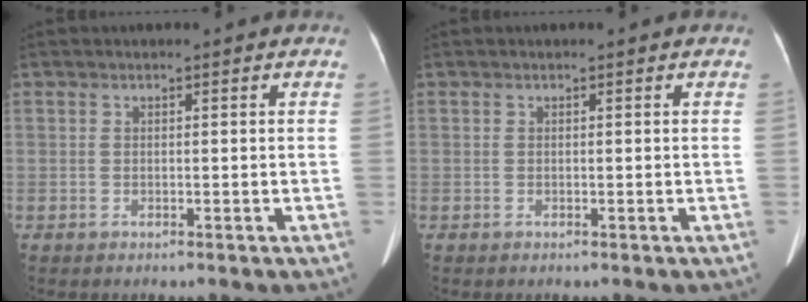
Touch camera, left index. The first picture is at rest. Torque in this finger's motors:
{"motor_torque": [-0.03, -0.03, 0.00, 0.00]}